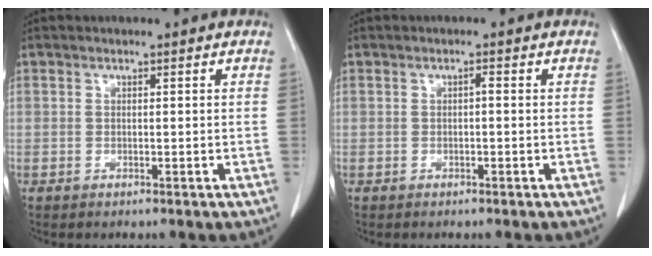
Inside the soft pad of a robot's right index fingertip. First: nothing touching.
{"total": 0.6, "force": [-0.1, 0.2, 0.6], "torque": [-0.010, 0.003, -0.001]}